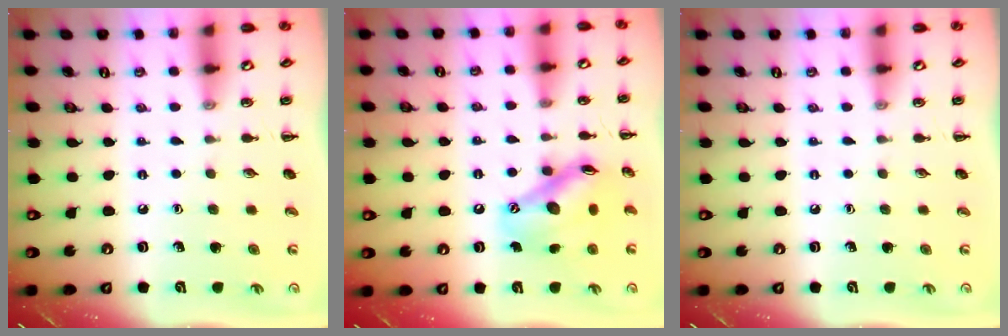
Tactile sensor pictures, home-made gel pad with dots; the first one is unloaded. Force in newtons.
{"total": 14.5, "press": 14.2, "slide": 2.4}
{"total": 0.0}